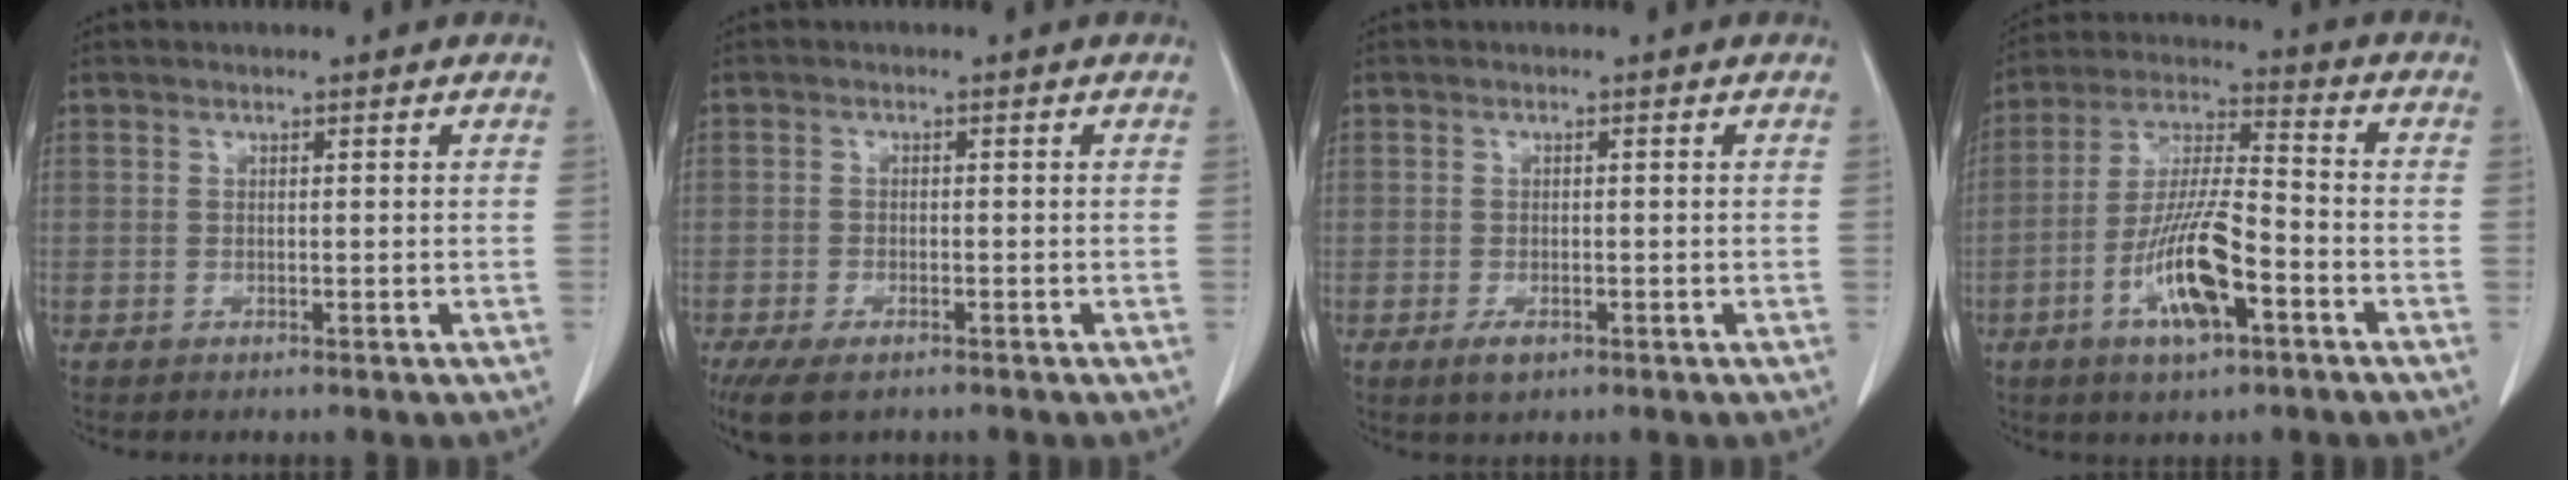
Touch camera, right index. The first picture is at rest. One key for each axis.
{"total": 7.1, "fx": -4.8, "fy": 3.1, "fz": 4.3, "tx": -0.079, "ty": -0.012, "tz": -0.080}
{"total": 3.1, "fx": -1.5, "fy": 1.6, "fz": 2.2, "tx": -0.038, "ty": -0.001, "tz": -0.018}
{"total": 13.0, "fx": -5.3, "fy": 3.2, "fz": 11.5, "tx": -0.229, "ty": -0.001, "tz": -0.094}